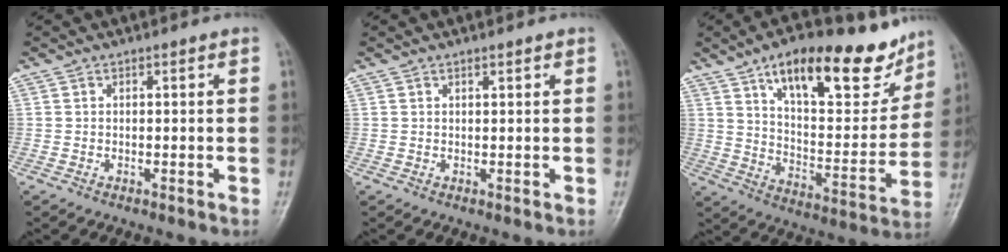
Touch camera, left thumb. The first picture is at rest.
{"total": 0.8, "force": [0.6, 0.2, 0.5], "torque": [-0.008, -0.003, 0.011]}
{"total": 23.6, "force": [15.2, 9.0, 15.7], "torque": [-0.183, -0.050, 0.238]}